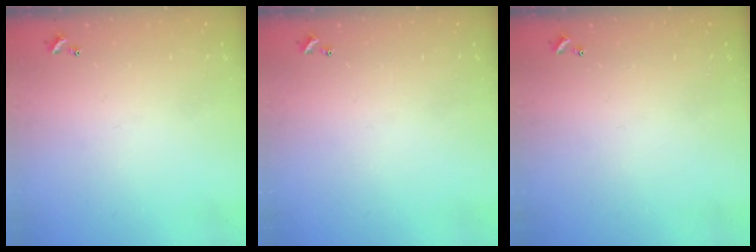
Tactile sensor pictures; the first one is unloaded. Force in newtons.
{"total": 0.0}
{"total": 0.0}